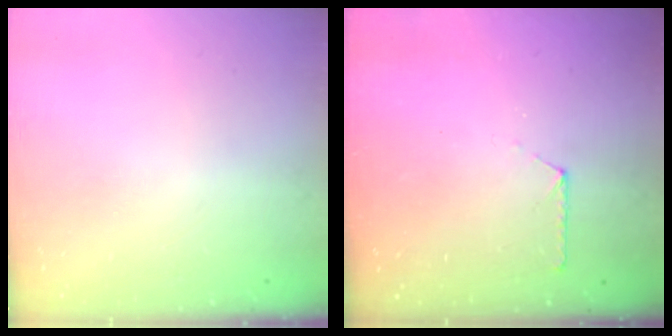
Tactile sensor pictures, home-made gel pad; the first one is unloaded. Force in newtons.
{"total": 5.2, "press": 5.1, "slide": 0.6}